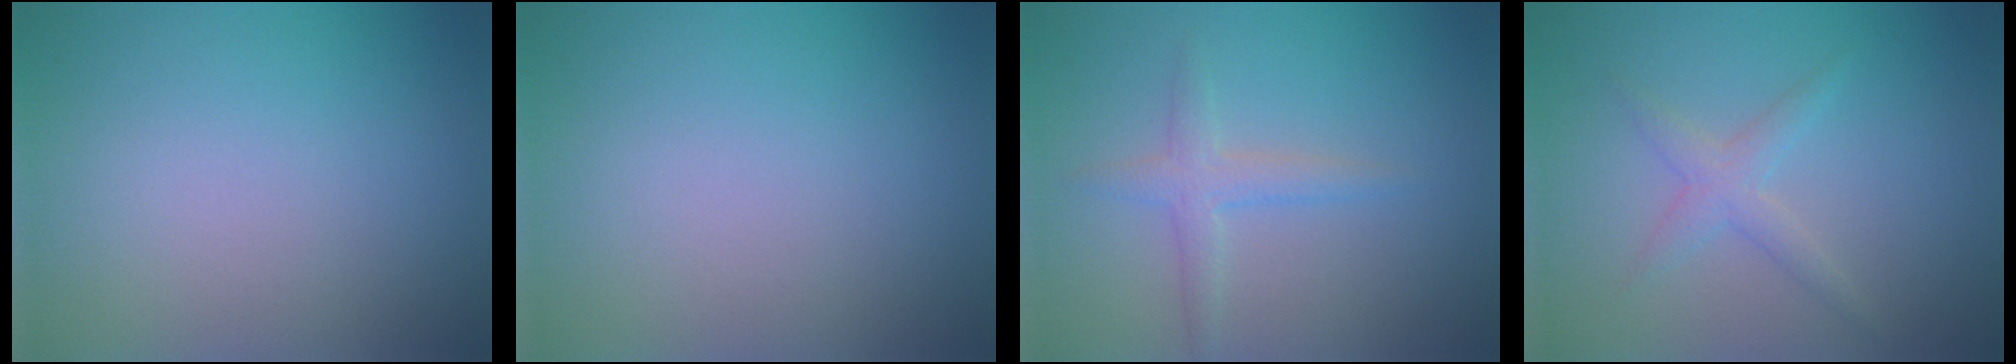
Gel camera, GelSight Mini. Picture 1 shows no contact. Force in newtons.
{"total": 0.0}
{"total": 2.1, "press": 2.1, "slide": 0.1}
{"total": 1.8, "press": 1.8, "slide": 0.1}